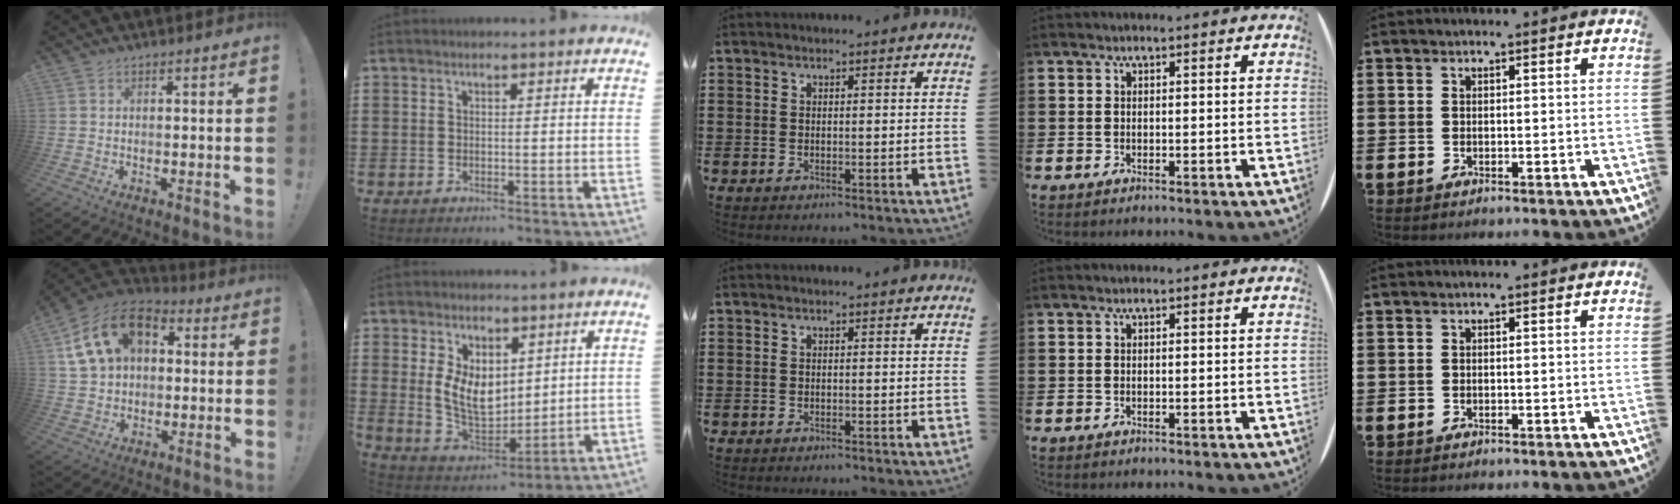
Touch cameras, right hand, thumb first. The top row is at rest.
{"thumb": {"total": 16.8, "force": [5.6, 12.0, 10.2], "torque": [-0.171, -0.003, 0.107]}, "index": {"total": 7.8, "force": [2.3, 5.3, 5.3], "torque": [-0.103, -0.002, 0.043]}, "middle": {"total": 0.6, "force": [-0.6, 0.1, 0.1], "torque": [-0.002, -0.001, -0.012]}}